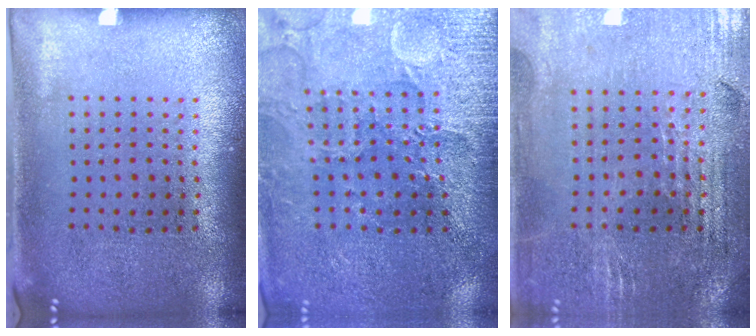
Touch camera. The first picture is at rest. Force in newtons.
{"total": 3.2, "press": 3.2, "slide": 0.3}
{"total": 1.8, "press": 1.7, "slide": 0.4}